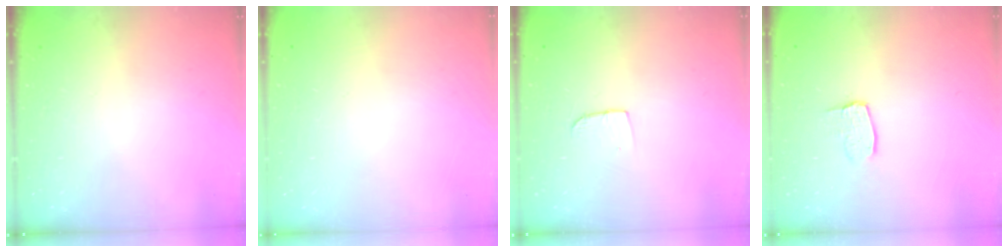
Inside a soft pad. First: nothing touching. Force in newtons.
{"total": 0.0}
{"total": 3.8, "press": 3.8, "slide": 0.4}
{"total": 3.0, "press": 3.0, "slide": 0.2}